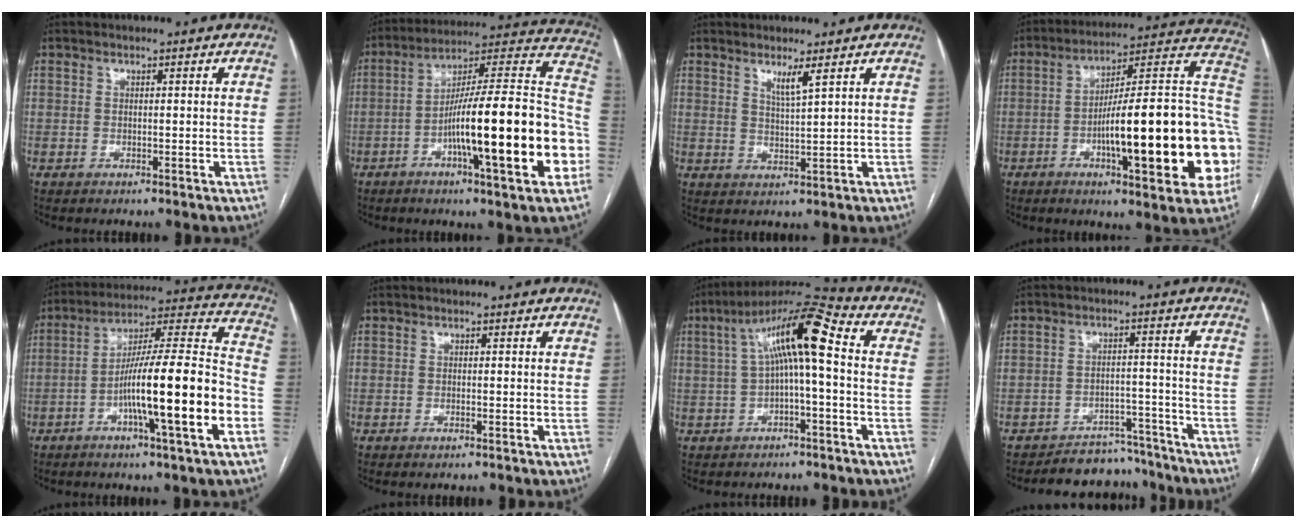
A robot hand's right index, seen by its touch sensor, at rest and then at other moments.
{"total": 24.9, "force": [-6.9, 2.5, 23.8], "torque": [-0.293, 0.017, -0.106]}
{"total": 2.8, "force": [1.9, -0.4, 2.0], "torque": [-0.038, -0.013, 0.038]}
{"total": 26.8, "force": [-5.7, 4.4, 25.9], "torque": [-0.293, 0.022, -0.078]}
{"total": 18.7, "force": [-6.1, 0.4, 17.7], "torque": [-0.279, 0.008, -0.100]}
{"total": 0.5, "force": [-0.4, 0.1, 0.3], "torque": [-0.005, 0.000, -0.004]}
{"total": 11.5, "force": [1.3, 1.3, 11.3], "torque": [-0.198, 0.048, 0.019]}
{"total": 8.4, "force": [-7.5, 3.5, -1.1], "torque": [0.042, 0.039, -0.104]}